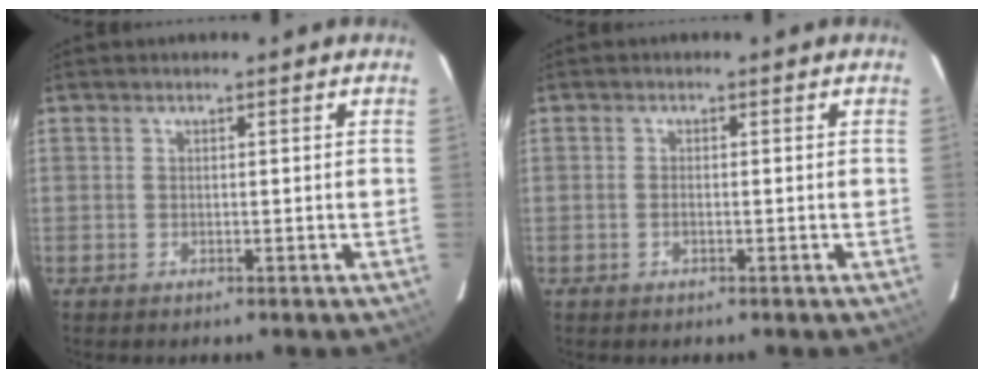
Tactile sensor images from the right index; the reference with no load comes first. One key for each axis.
{"total": 1.1, "fx": -0.4, "fy": 0.6, "fz": 0.8, "tx": -0.018, "ty": 0.001, "tz": -0.008}